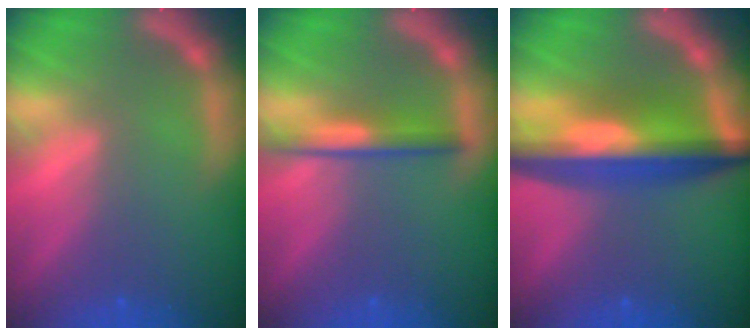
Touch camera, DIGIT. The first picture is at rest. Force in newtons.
{"total": 3.0}
{"total": 9.6}